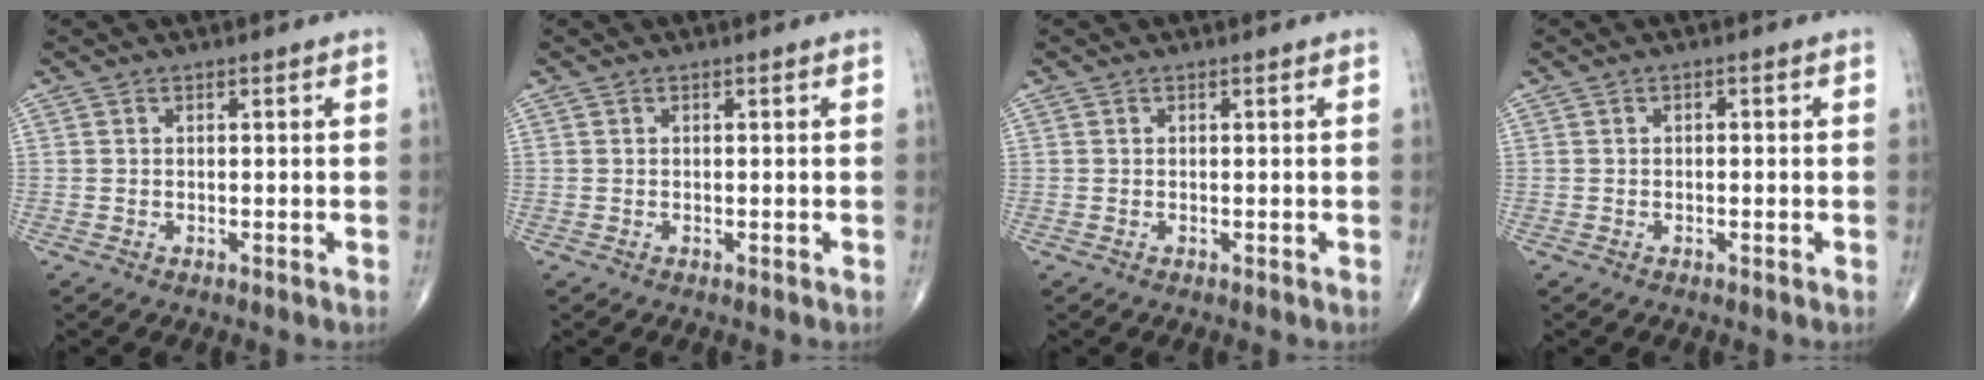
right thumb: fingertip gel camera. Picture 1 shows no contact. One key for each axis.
{"total": 0.0}
{"total": 0.0}
{"total": 0.5, "fx": -0.1, "fy": 0.3, "fz": 0.4, "tx": -0.001, "ty": 0.002, "tz": -0.005}